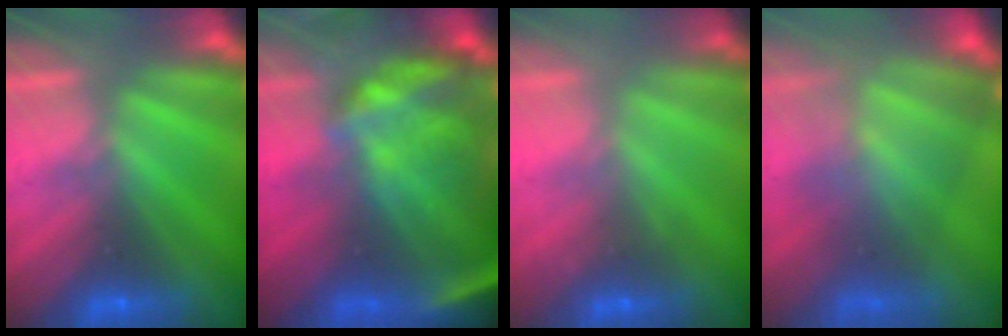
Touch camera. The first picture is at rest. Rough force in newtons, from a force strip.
{"total": 11.8}
{"total": 2.3}
{"total": 9.1}